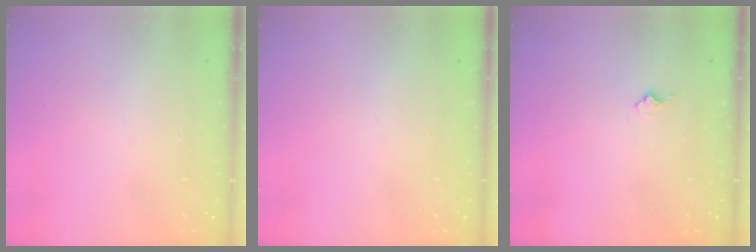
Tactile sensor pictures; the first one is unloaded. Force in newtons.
{"total": 0.0}
{"total": 4.3, "press": 4.2, "slide": 0.7}